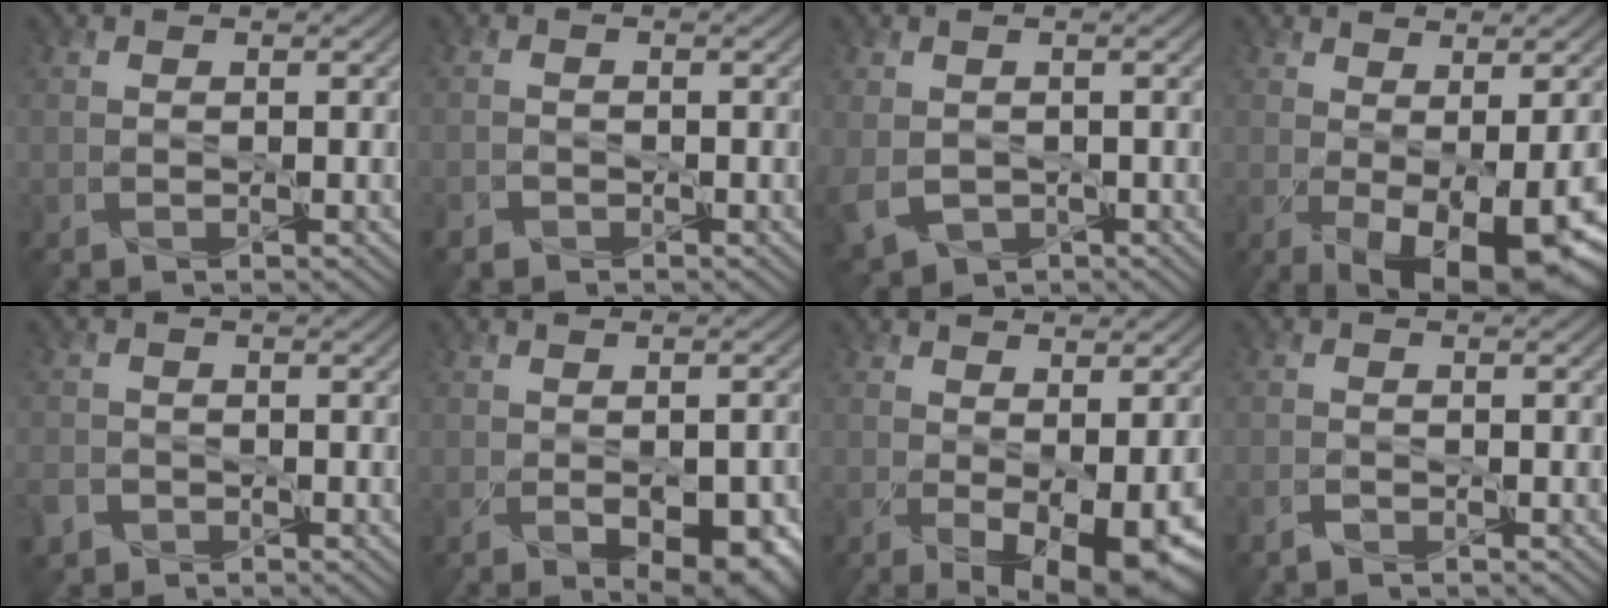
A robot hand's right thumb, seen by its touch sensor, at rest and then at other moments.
{"total": 1.3, "force": [-1.0, 0.8, 0.1], "torque": [-0.001, -0.002, -0.023]}
{"total": 5.0, "force": [-1.0, 4.0, 2.9], "torque": [-0.087, -0.025, -0.015]}
{"total": 9.6, "force": [-2.7, 3.8, 8.4], "torque": [-0.141, -0.027, -0.020]}
{"total": 2.9, "force": [-1.8, 2.1, 0.9], "torque": [-0.030, -0.010, -0.042]}
{"total": 6.3, "force": [-2.2, 3.4, 4.9], "torque": [-0.071, -0.027, -0.010]}
{"total": 6.6, "force": [-1.4, 2.8, 5.8], "torque": [-0.102, -0.027, -0.003]}
{"total": 1.4, "force": [-1.1, 0.7, 0.5], "torque": [-0.013, -0.002, -0.025]}